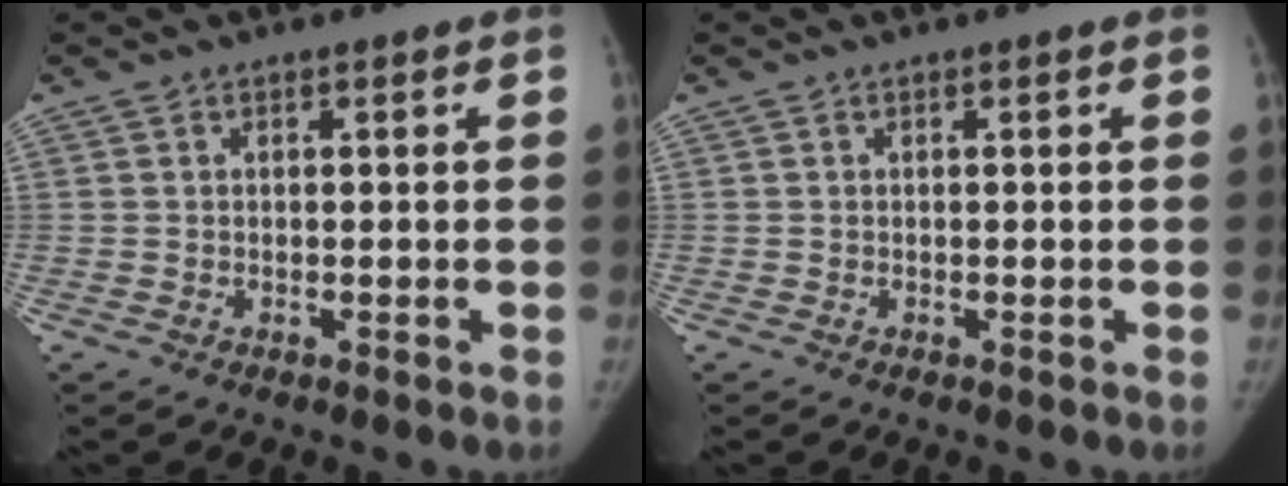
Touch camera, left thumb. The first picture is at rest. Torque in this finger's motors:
{"motor_torque": [0.08, -0.01, 0.19, -0.19, 0.03]}